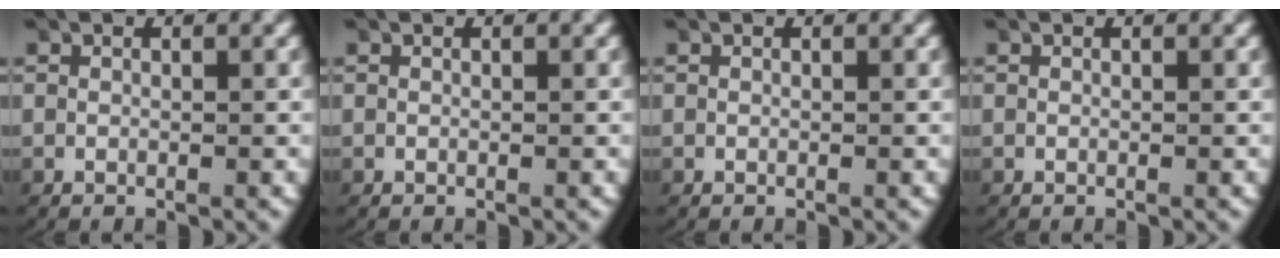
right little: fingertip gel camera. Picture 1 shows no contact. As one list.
[{"total": 0.0}, {"total": 0.0}, {"total": 0.0}]